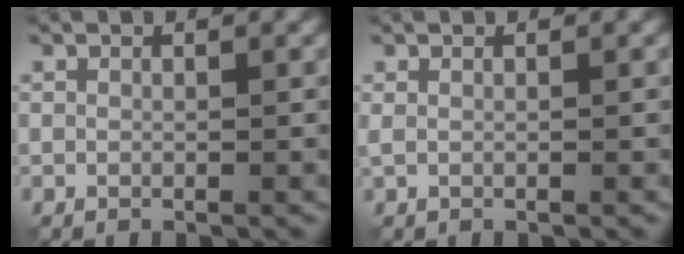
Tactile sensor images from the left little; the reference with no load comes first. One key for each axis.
{"total": 0.5, "fx": 0.2, "fy": 0.1, "fz": 0.5, "tx": -0.011, "ty": 0.005, "tz": 0.004}